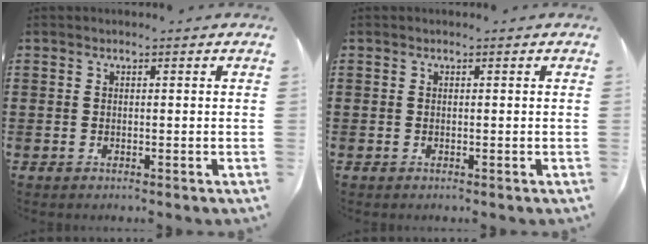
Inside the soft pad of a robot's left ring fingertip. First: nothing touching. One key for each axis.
{"total": 0.0}